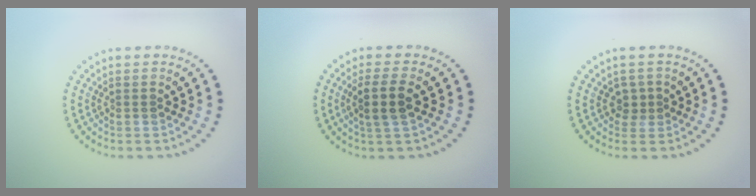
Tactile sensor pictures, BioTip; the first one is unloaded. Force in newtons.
{"total": 2.8, "press": 2.5, "slide": 1.3}
{"total": 1.4, "press": 1.2, "slide": 0.8}